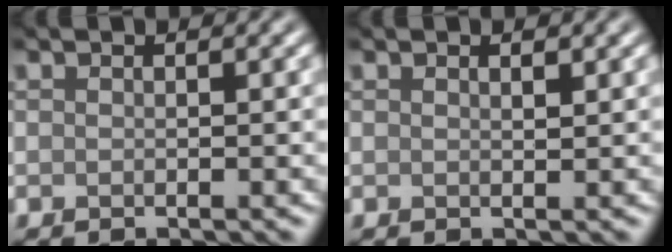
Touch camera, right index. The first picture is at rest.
{"total": 0.6, "force": [0.4, 0.1, 0.4], "torque": [-0.007, -0.002, 0.007]}